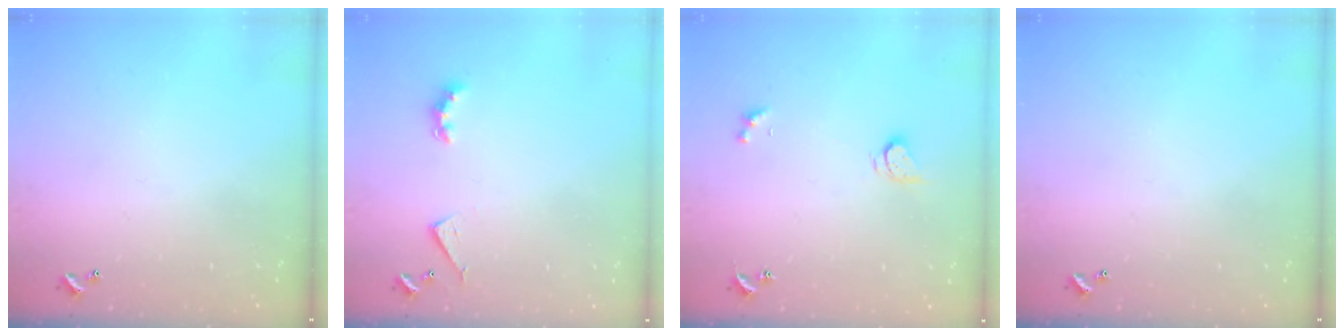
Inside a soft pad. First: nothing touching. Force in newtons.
{"total": 3.5, "press": 3.5, "slide": 0.6}
{"total": 2.5, "press": 2.5, "slide": 0.5}
{"total": 0.0}